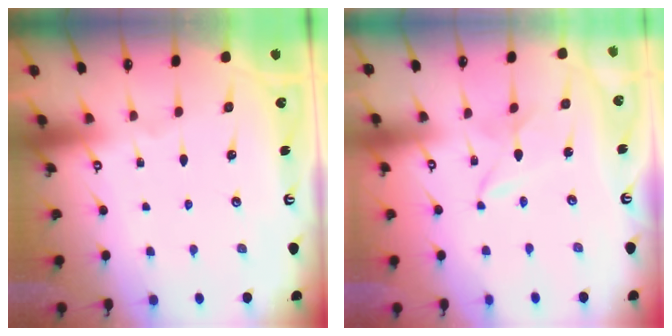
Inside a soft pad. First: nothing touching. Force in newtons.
{"total": 2.1, "press": 2.1, "slide": 0.3}